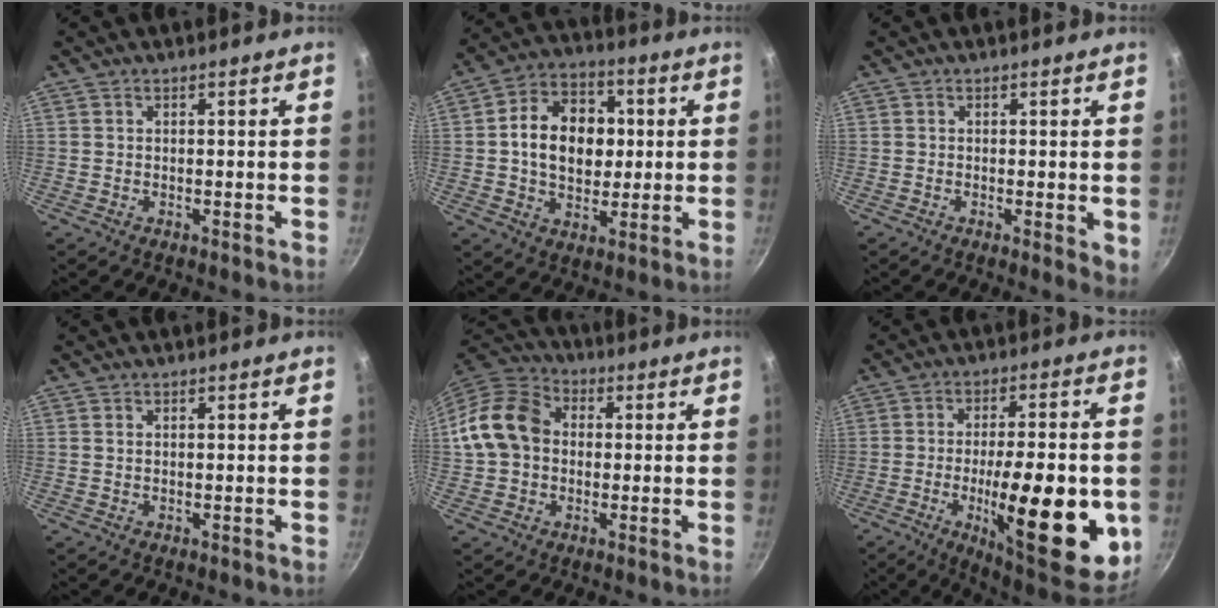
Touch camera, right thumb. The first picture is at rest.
{"total": 14.8, "force": [1.2, 11.0, 9.8], "torque": [-0.120, 0.017, 0.011]}
{"total": 2.7, "force": [-0.2, 1.0, 2.5], "torque": [-0.030, -0.010, -0.004]}
{"total": 0.5, "force": [0.1, 0.3, 0.4], "torque": [-0.007, 0.001, 0.003]}
{"total": 13.0, "force": [0.5, 10.2, 8.0], "torque": [-0.121, 0.028, -0.007]}
{"total": 24.7, "force": [-5.6, 7.7, 22.8], "torque": [-0.298, 0.001, -0.074]}